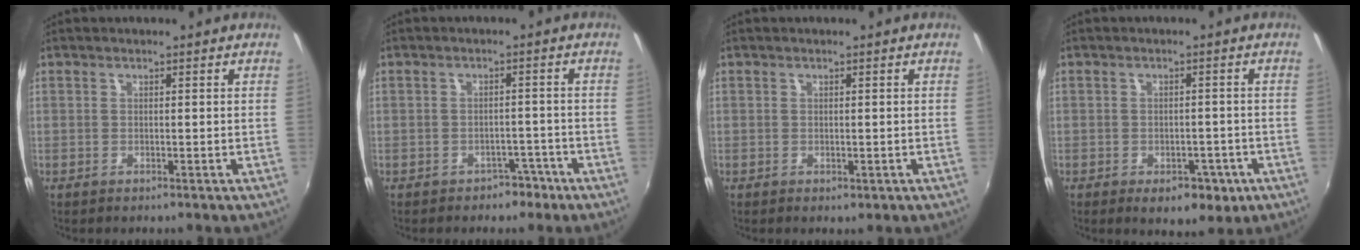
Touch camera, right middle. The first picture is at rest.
{"total": 3.6, "force": [-2.6, 2.3, 0.7], "torque": [-0.017, 0.007, -0.031]}
{"total": 0.7, "force": [-0.2, 0.6, 0.3], "torque": [-0.003, -0.004, -0.003]}
{"total": 6.9, "force": [-3.8, 4.0, 4.2], "torque": [-0.070, -0.011, -0.041]}